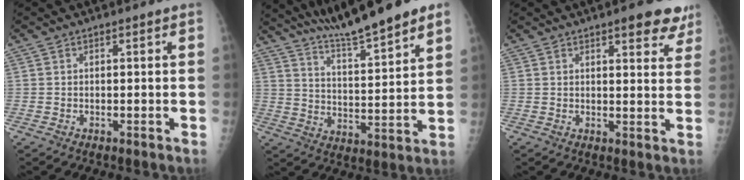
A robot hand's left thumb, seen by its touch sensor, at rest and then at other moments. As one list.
[{"total": 17.2, "force": [13.8, 1.8, 10.1], "torque": [-0.138, -0.067, 0.221]}, {"total": 7.9, "force": [5.5, 2.7, 5.0], "torque": [-0.032, -0.025, 0.061]}]